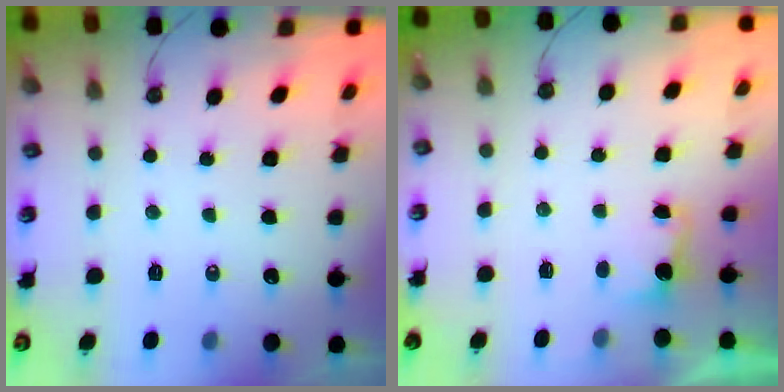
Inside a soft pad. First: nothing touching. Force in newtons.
{"total": 2.3, "press": 2.1, "slide": 0.9}